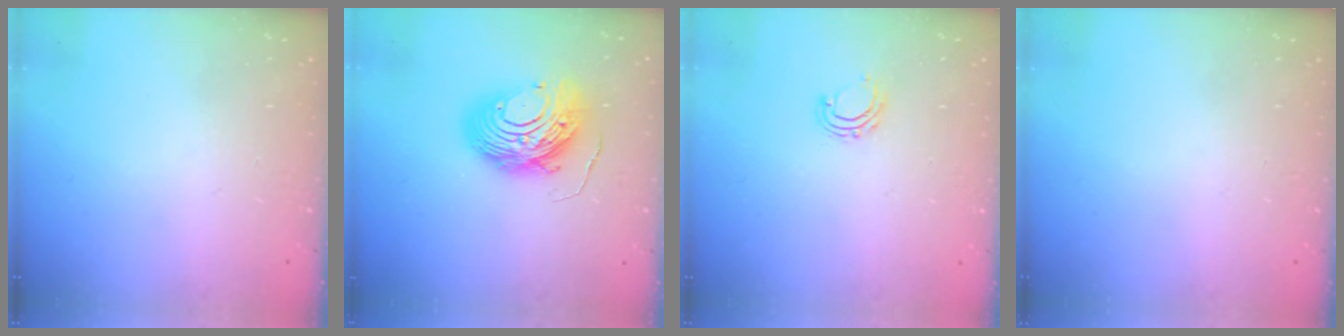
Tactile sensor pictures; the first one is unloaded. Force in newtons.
{"total": 12.2, "press": 12.1, "slide": 1.2}
{"total": 5.4, "press": 5.3, "slide": 0.7}
{"total": 0.0}